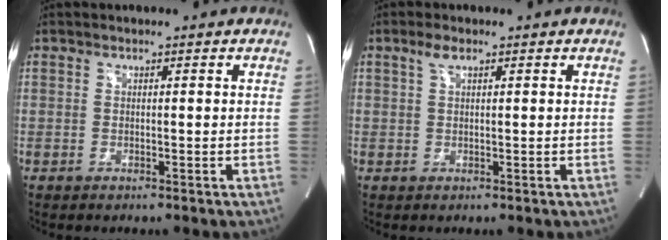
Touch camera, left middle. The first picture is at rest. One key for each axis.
{"total": 1.8, "fx": 1.1, "fy": 0.6, "fz": 1.2, "tx": -0.029, "ty": 0.007, "tz": 0.025}